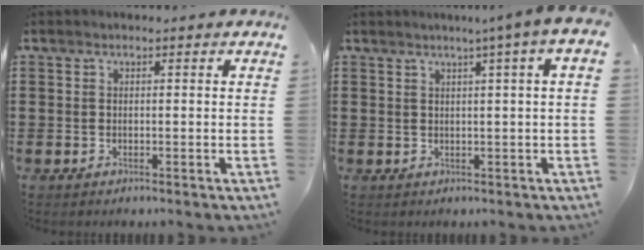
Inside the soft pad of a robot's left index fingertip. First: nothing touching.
{"total": 3.0, "force": [1.3, -0.5, 2.7], "torque": [-0.051, -0.005, 0.019]}